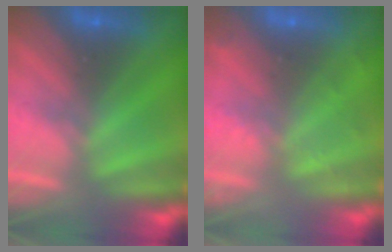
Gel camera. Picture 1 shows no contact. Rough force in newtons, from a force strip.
{"total": 2.1}